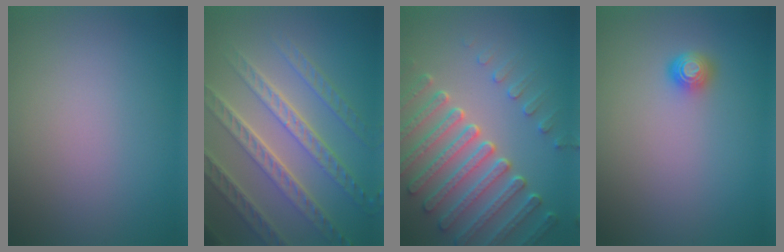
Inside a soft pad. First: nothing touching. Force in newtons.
{"total": 8.3, "press": 5.8, "slide": 5.9}
{"total": 7.4, "press": 5.5, "slide": 4.9}
{"total": 1.6, "press": 1.2, "slide": 1.0}